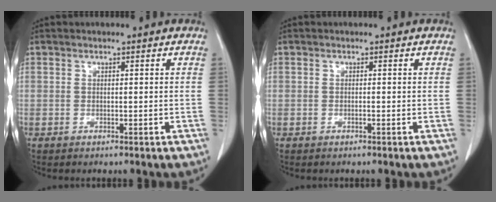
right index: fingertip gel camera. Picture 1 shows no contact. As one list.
[{"total": 0.0}]